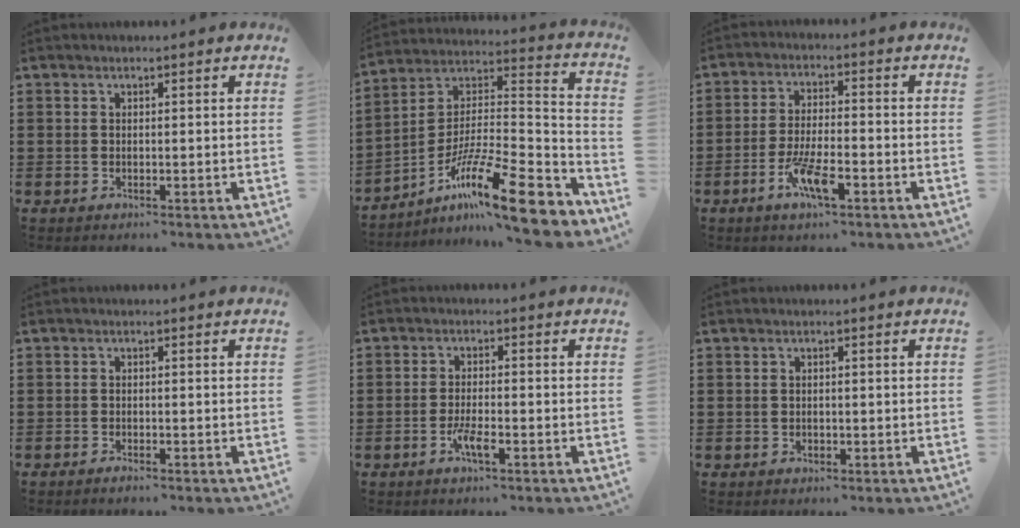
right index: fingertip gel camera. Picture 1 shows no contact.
{"total": 16.7, "force": [-10.6, 2.6, 12.6], "torque": [-0.212, 0.010, -0.186]}
{"total": 7.0, "force": [-3.5, 1.9, 5.7], "torque": [-0.124, -0.006, -0.065]}
{"total": 0.8, "force": [-0.8, 0.0, 0.3], "torque": [-0.009, -0.004, -0.013]}
{"total": 3.5, "force": [-1.7, 0.7, 2.9], "torque": [-0.071, -0.006, -0.037]}
{"total": 0.7, "force": [-0.2, 0.6, 0.3], "torque": [-0.008, 0.003, -0.005]}